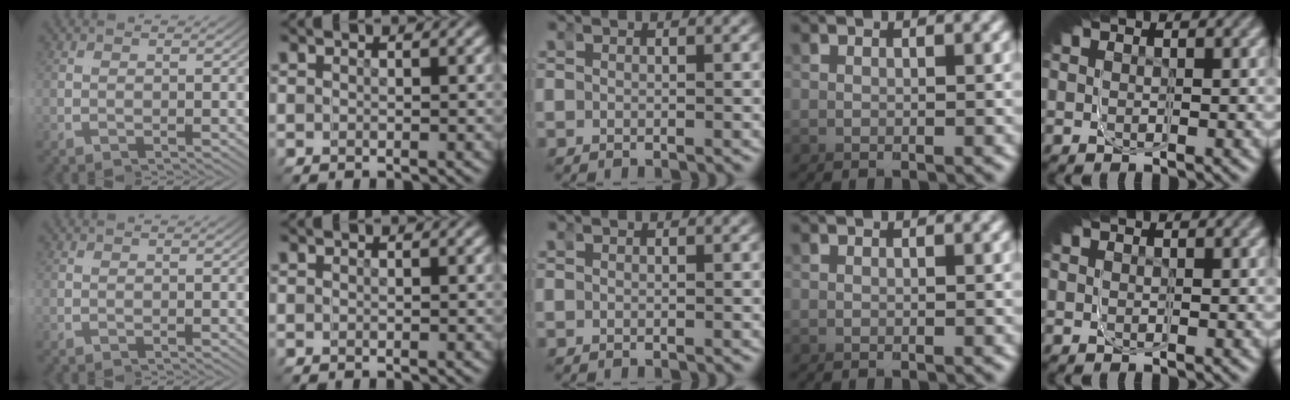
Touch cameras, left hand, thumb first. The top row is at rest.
{}